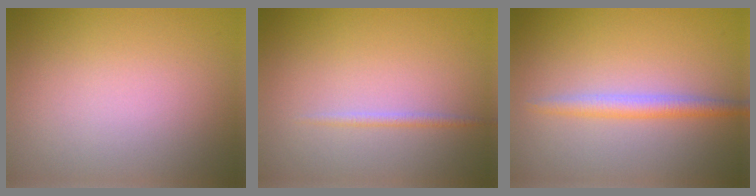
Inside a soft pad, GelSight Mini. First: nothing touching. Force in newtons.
{"total": 0.8, "press": 0.8, "slide": 0.0}
{"total": 2.2, "press": 2.2, "slide": 0.0}